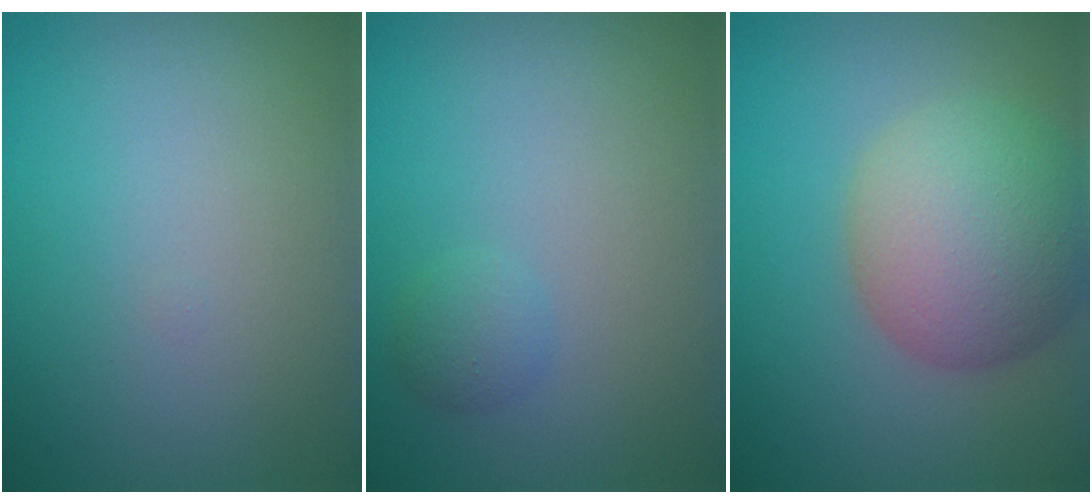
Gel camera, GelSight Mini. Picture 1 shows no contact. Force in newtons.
{"total": 1.3, "press": 1.3, "slide": 0.1}
{"total": 8.5, "press": 8.4, "slide": 0.5}